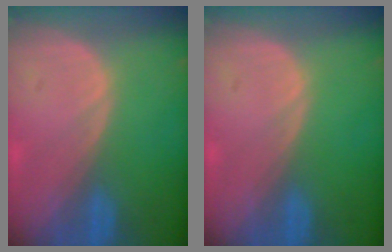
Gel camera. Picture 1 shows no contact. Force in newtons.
{"total": 0.0}